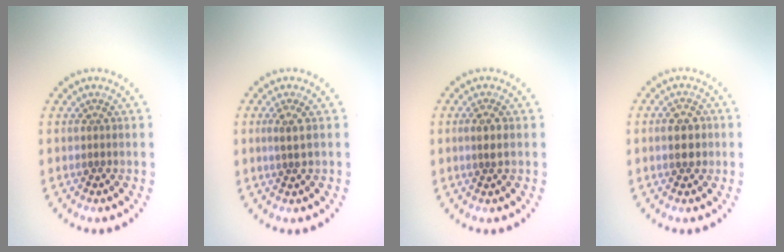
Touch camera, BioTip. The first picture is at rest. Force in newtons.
{"total": 1.1, "press": 0.7, "slide": 0.8}
{"total": 1.5, "press": 1.3, "slide": 0.8}
{"total": 2.2, "press": 2.2, "slide": 0.0}